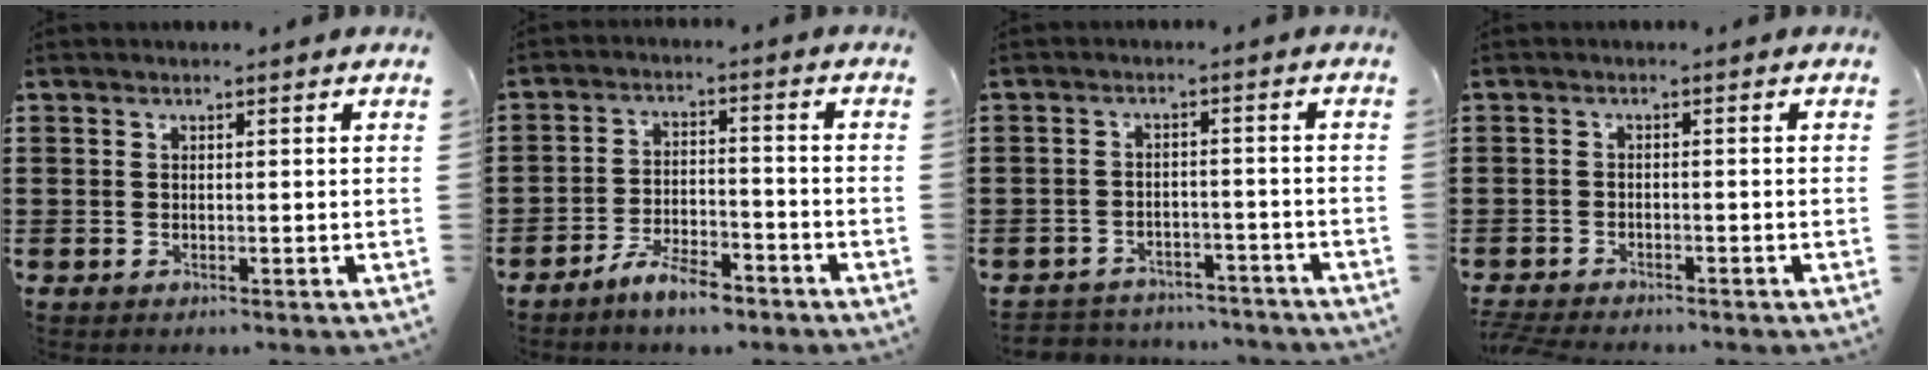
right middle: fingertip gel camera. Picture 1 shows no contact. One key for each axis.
{"total": 6.2, "fx": -5.4, "fy": 1.4, "fz": 2.8, "tx": -0.057, "ty": 0.005, "tz": -0.103}
{"total": 3.4, "fx": -3.4, "fy": 0.5, "fz": -0.2, "tx": -0.004, "ty": 0.001, "tz": -0.074}
{"total": 1.8, "fx": -1.8, "fy": 0.1, "fz": 0.1, "tx": -0.014, "ty": -0.003, "tz": -0.040}